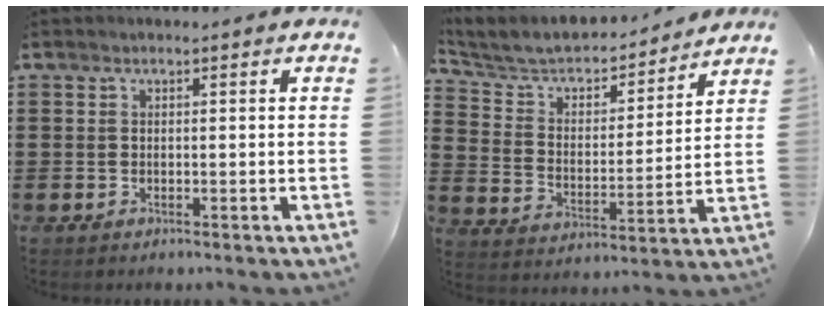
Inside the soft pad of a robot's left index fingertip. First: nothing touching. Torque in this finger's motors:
{"motor_torque": [1.07, -1.07, 0.39, 0.07]}